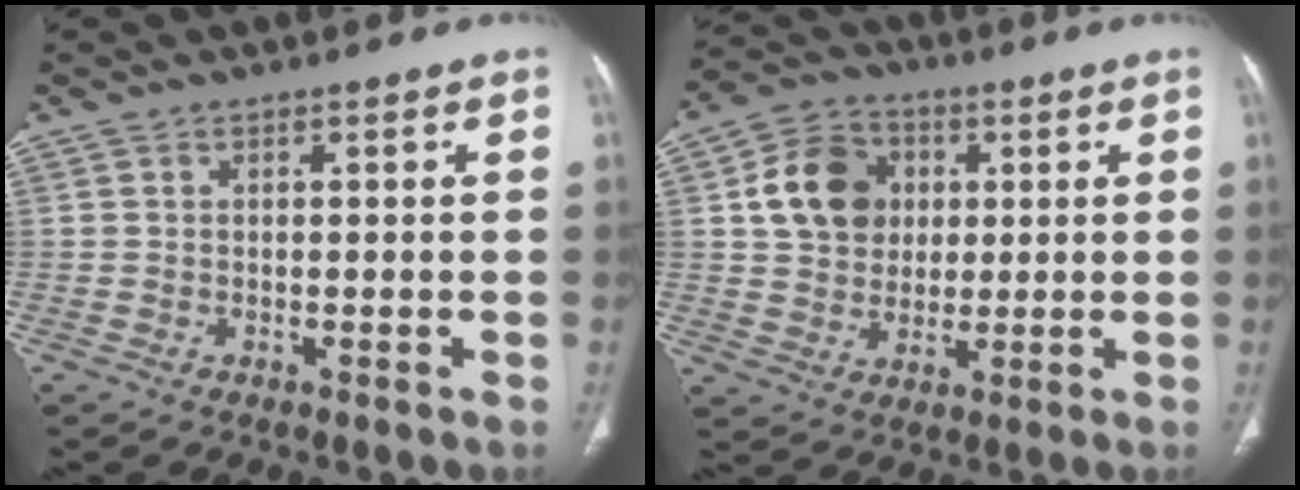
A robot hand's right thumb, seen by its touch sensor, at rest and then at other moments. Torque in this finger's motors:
{"motor_torque": [-0.56, 0.88, 0.87, -0.04, 0.24]}